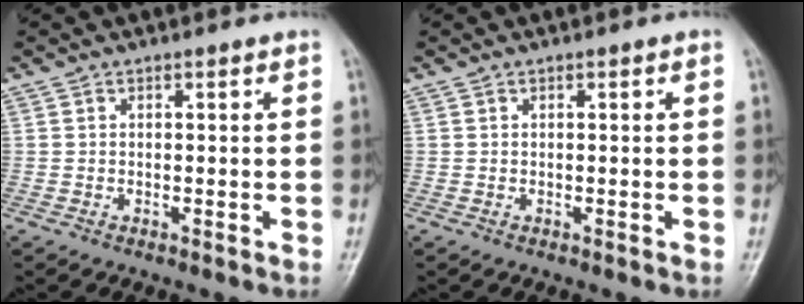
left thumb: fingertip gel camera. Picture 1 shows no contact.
{"total": 0.0}